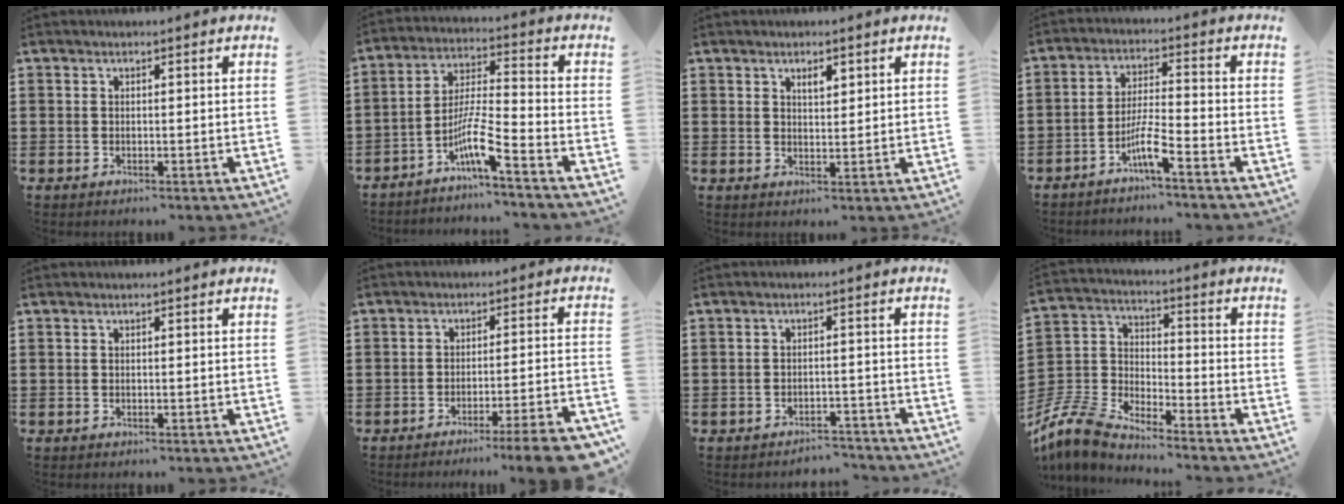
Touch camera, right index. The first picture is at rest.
{"total": 8.0, "force": [-5.3, 0.5, 5.9], "torque": [-0.128, -0.010, -0.105]}
{"total": 2.2, "force": [1.4, 0.9, 1.5], "torque": [-0.023, 0.001, 0.023]}
{"total": 5.4, "force": [-3.7, 0.2, 4.0], "torque": [-0.090, -0.011, -0.072]}
{"total": 0.0}
{"total": 6.3, "force": [-4.8, -0.6, 4.0], "torque": [-0.061, -0.011, -0.089]}
{"total": 2.8, "force": [-2.8, 0.4, 0.1], "torque": [-0.009, -0.001, -0.058]}
{"total": 7.2, "force": [-6.9, 1.1, 1.7], "torque": [-0.073, -0.008, -0.151]}